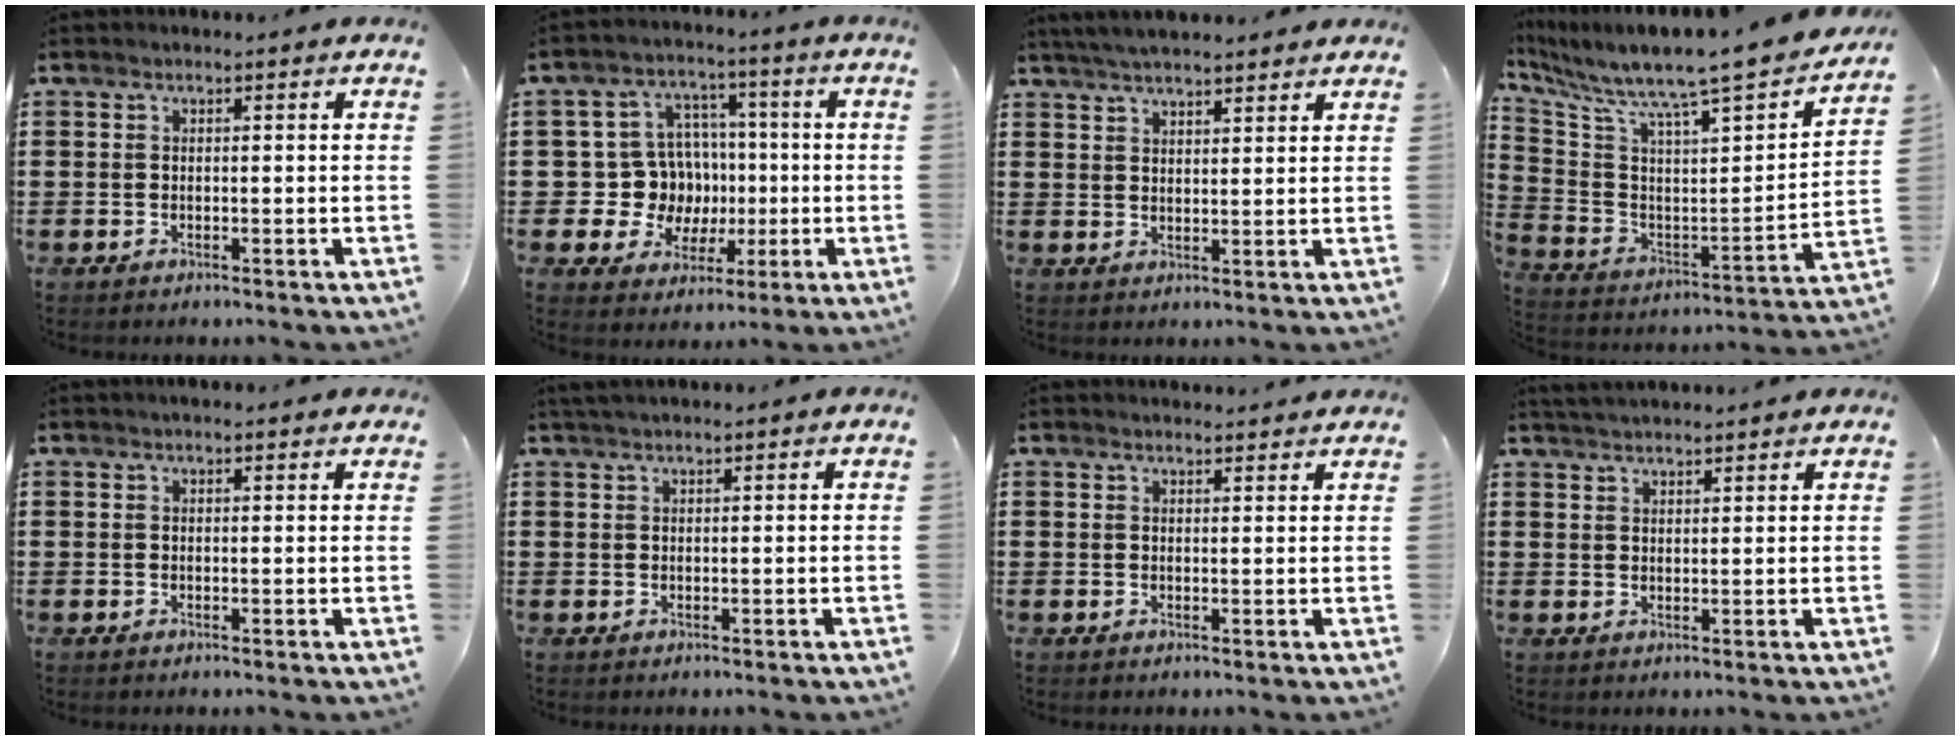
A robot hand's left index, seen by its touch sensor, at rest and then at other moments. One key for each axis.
{"total": 10.0, "fx": 0.3, "fy": 9.7, "fz": 2.6, "tx": -0.089, "ty": 0.002, "tz": 0.017}
{"total": 4.0, "fx": 3.8, "fy": 0.0, "fz": 1.1, "tx": -0.033, "ty": -0.006, "tz": 0.070}
{"total": 8.6, "fx": 7.7, "fy": -0.3, "fz": 3.9, "tx": -0.104, "ty": -0.078, "tz": 0.115}
{"total": 0.9, "fx": 0.7, "fy": 0.3, "fz": 0.4, "tx": -0.009, "ty": 0.002, "tz": 0.014}
{"total": 1.2, "fx": 1.1, "fy": 0.1, "fz": 0.5, "tx": -0.012, "ty": 0.001, "tz": 0.020}
{"total": 1.6, "fx": 1.6, "fy": 0.1, "fz": 0.1, "tx": -0.007, "ty": 0.001, "tz": 0.032}
{"total": 2.5, "fx": 2.4, "fy": -0.1, "fz": 0.2, "tx": -0.009, "ty": 0.000, "tz": 0.048}